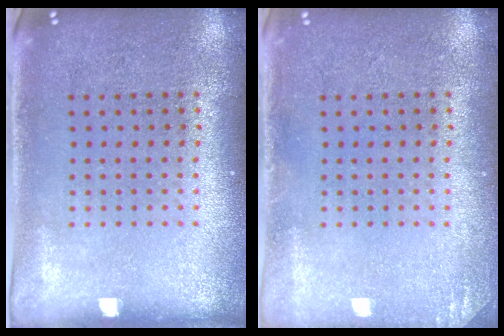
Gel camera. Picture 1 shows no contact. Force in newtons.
{"total": 1.1, "press": 1.1, "slide": 0.1}